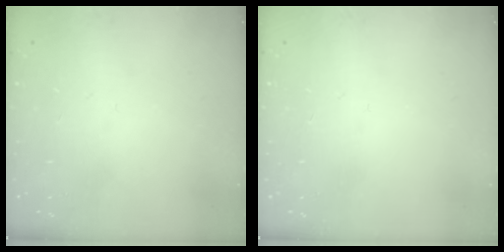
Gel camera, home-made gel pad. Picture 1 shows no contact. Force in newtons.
{"total": 0.0}